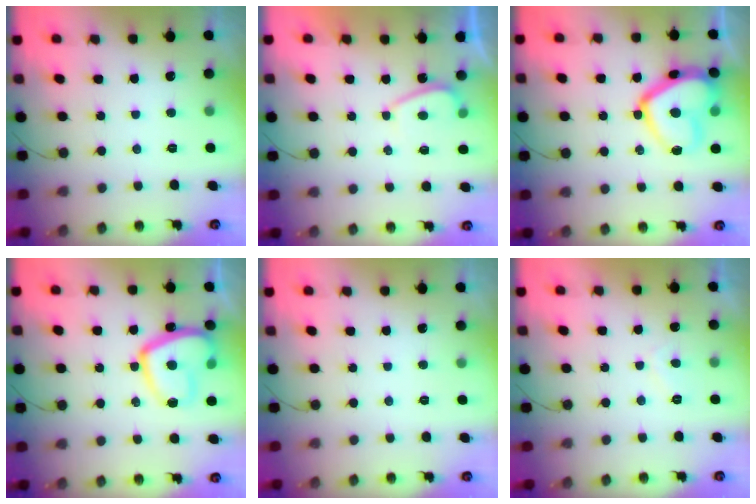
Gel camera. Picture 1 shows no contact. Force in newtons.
{"total": 2.2, "press": 2.1, "slide": 0.6}
{"total": 16.1, "press": 16.1, "slide": 1.4}
{"total": 15.9, "press": 15.8, "slide": 1.5}
{"total": 0.0}
{"total": 1.6, "press": 1.4, "slide": 0.7}